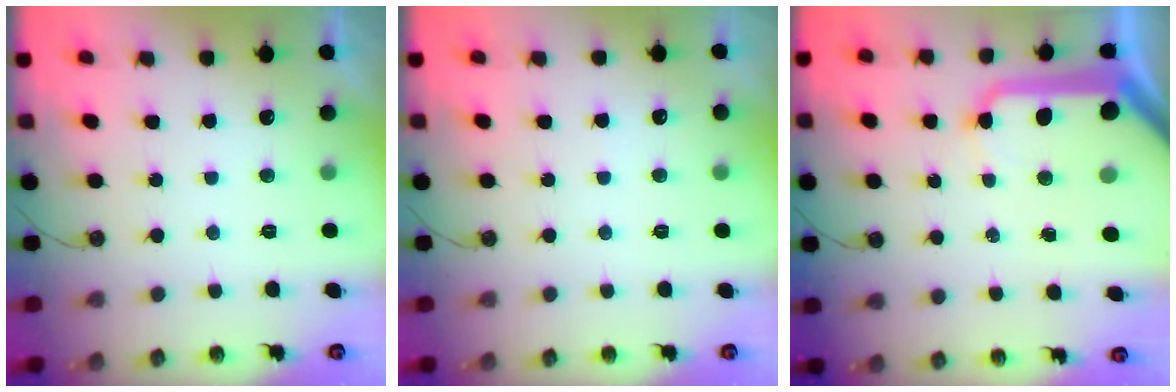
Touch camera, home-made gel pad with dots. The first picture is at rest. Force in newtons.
{"total": 2.5, "press": 2.4, "slide": 0.4}
{"total": 18.6, "press": 18.5, "slide": 2.1}